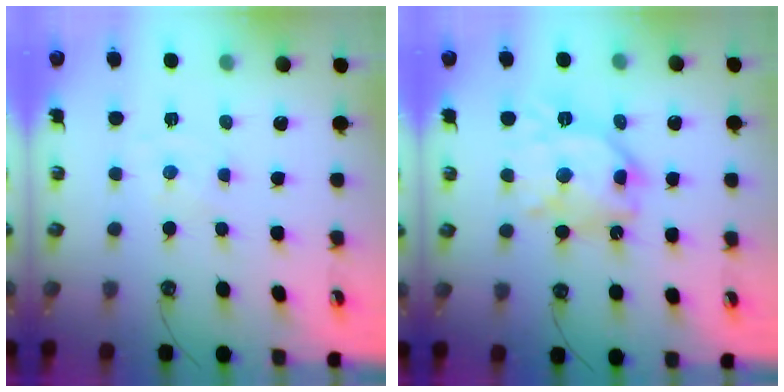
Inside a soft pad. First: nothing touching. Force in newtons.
{"total": 17.7, "press": 17.6, "slide": 1.7}